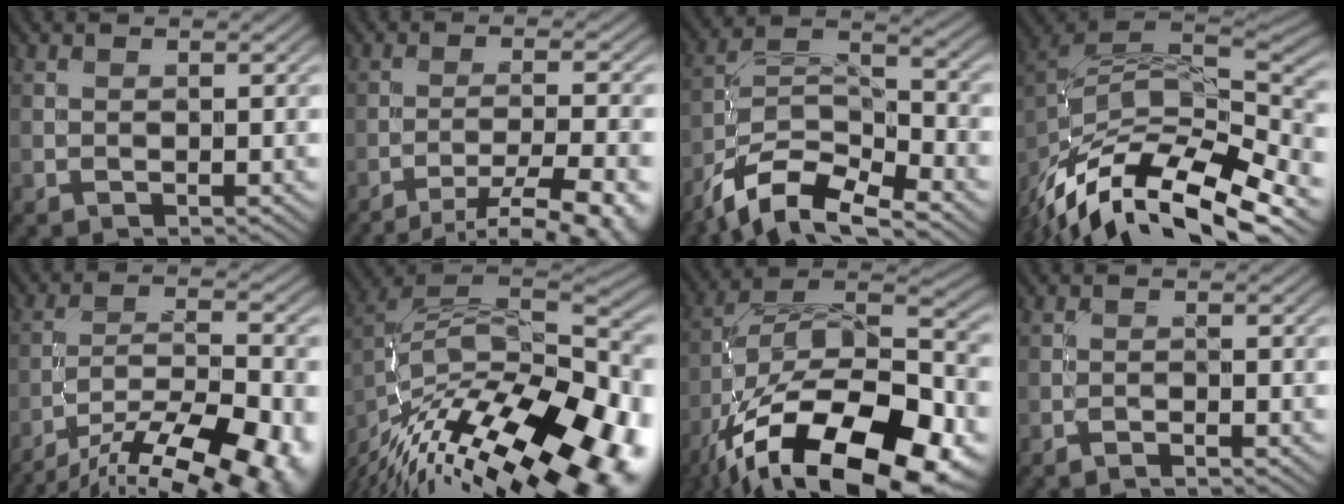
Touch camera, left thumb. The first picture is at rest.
{"total": 11.7, "force": [-9.0, 2.7, 7.0], "torque": [-0.109, -0.005, -0.110]}
{"total": 11.7, "force": [-8.4, 4.1, 7.0], "torque": [-0.135, -0.010, -0.169]}
{"total": 15.2, "force": [-8.6, 6.7, 10.7], "torque": [-0.227, -0.011, -0.156]}
{"total": 16.8, "force": [-12.6, 5.1, 9.9], "torque": [-0.148, -0.021, -0.183]}
{"total": 17.7, "force": [-10.1, 7.0, 12.7], "torque": [-0.219, 0.004, -0.159]}
{"total": 20.7, "force": [-11.5, 9.1, 14.6], "torque": [-0.267, -0.029, -0.174]}
{"total": 1.0, "force": [-0.9, -0.1, 0.5], "torque": [-0.011, 0.004, -0.019]}